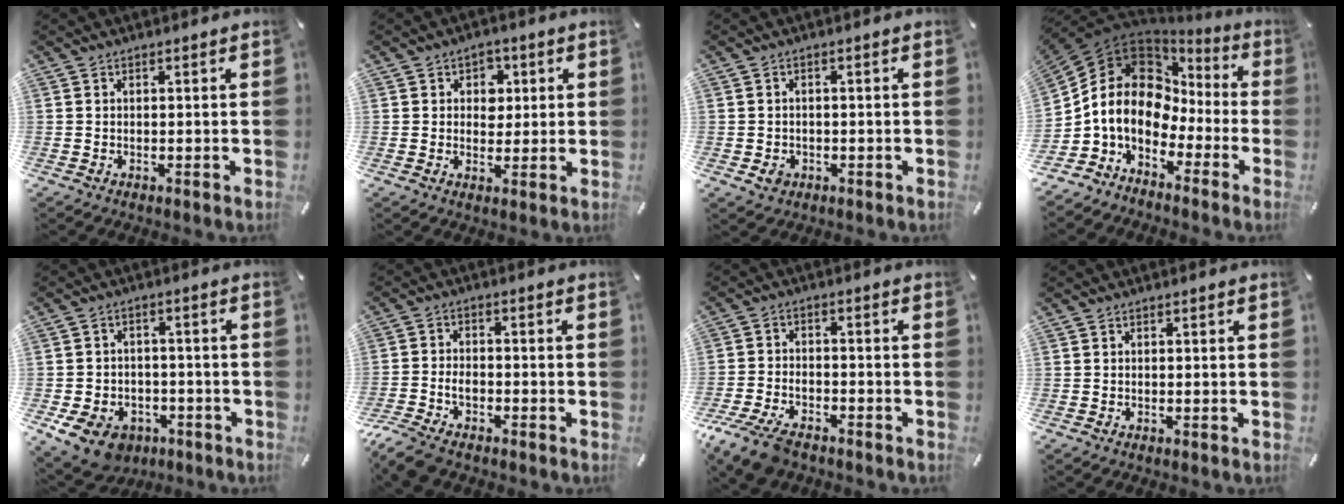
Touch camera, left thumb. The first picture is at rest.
{"total": 5.1, "force": [1.0, 4.6, 2.0], "torque": [-0.011, -0.005, 0.008]}
{"total": 2.8, "force": [-0.9, 2.3, 1.3], "torque": [-0.014, 0.001, -0.019]}
{"total": 12.5, "force": [-0.4, 10.2, 7.2], "torque": [-0.176, -0.009, -0.015]}
{"total": 9.7, "force": [-5.5, 6.8, 4.3], "torque": [-0.097, 0.037, -0.099]}
{"total": 5.7, "force": [-3.8, 3.1, 2.9], "torque": [-0.072, 0.014, -0.076]}
{"total": 8.4, "force": [-6.0, 3.8, 4.4], "torque": [-0.097, 0.024, -0.116]}
{"total": 0.0}